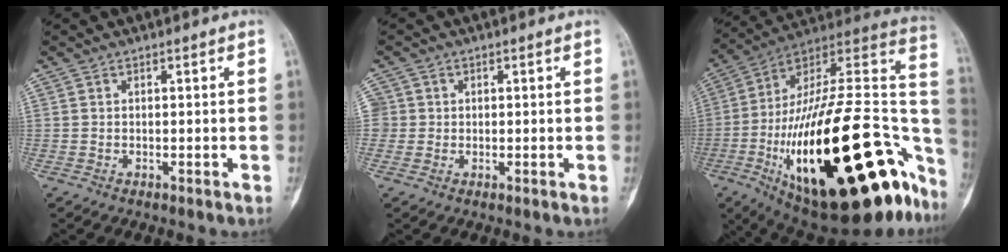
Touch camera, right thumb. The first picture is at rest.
{"total": 2.7, "force": [0.2, 2.7, 0.2], "torque": [0.017, 0.006, 0.003]}
{"total": 45.6, "force": [-14.8, 17.4, 39.4], "torque": [-0.540, 0.066, -0.230]}